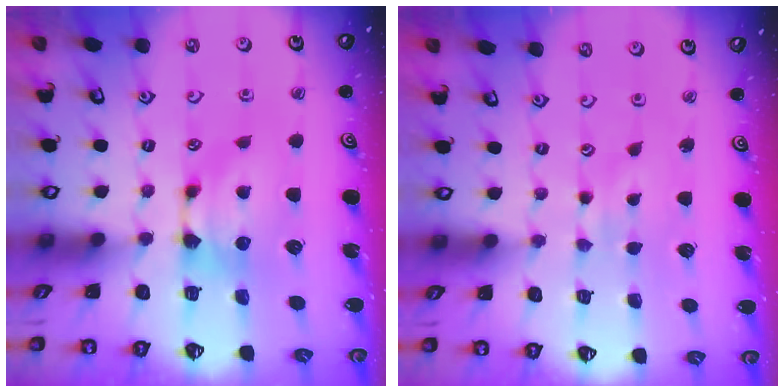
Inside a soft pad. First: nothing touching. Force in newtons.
{"total": 3.7, "press": 3.7, "slide": 0.2}